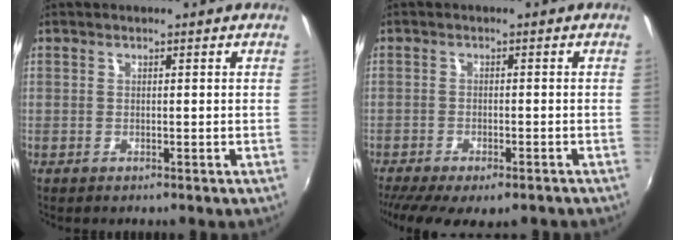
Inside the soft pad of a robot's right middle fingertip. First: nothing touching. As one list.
[{"total": 11.1, "force": [-8.3, 3.6, 6.4], "torque": [-0.139, -0.047, -0.127]}]